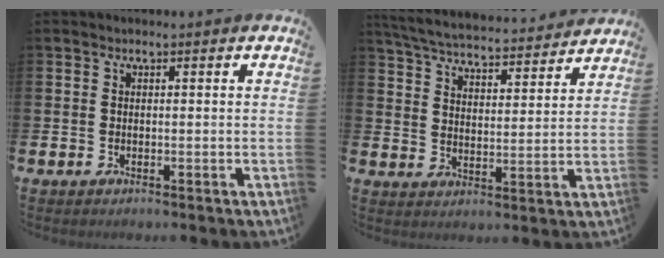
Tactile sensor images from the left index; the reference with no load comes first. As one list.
[{"total": 5.7, "force": [5.6, 0.7, 1.1], "torque": [-0.047, -0.043, 0.095]}]